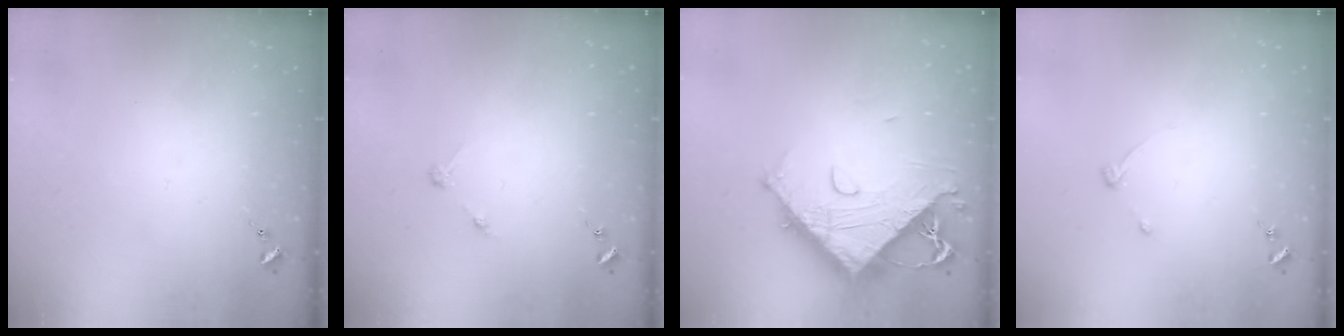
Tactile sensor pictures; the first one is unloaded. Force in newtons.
{"total": 2.7, "press": 2.7, "slide": 0.3}
{"total": 13.1, "press": 13.0, "slide": 1.5}
{"total": 3.3, "press": 3.2, "slide": 0.6}